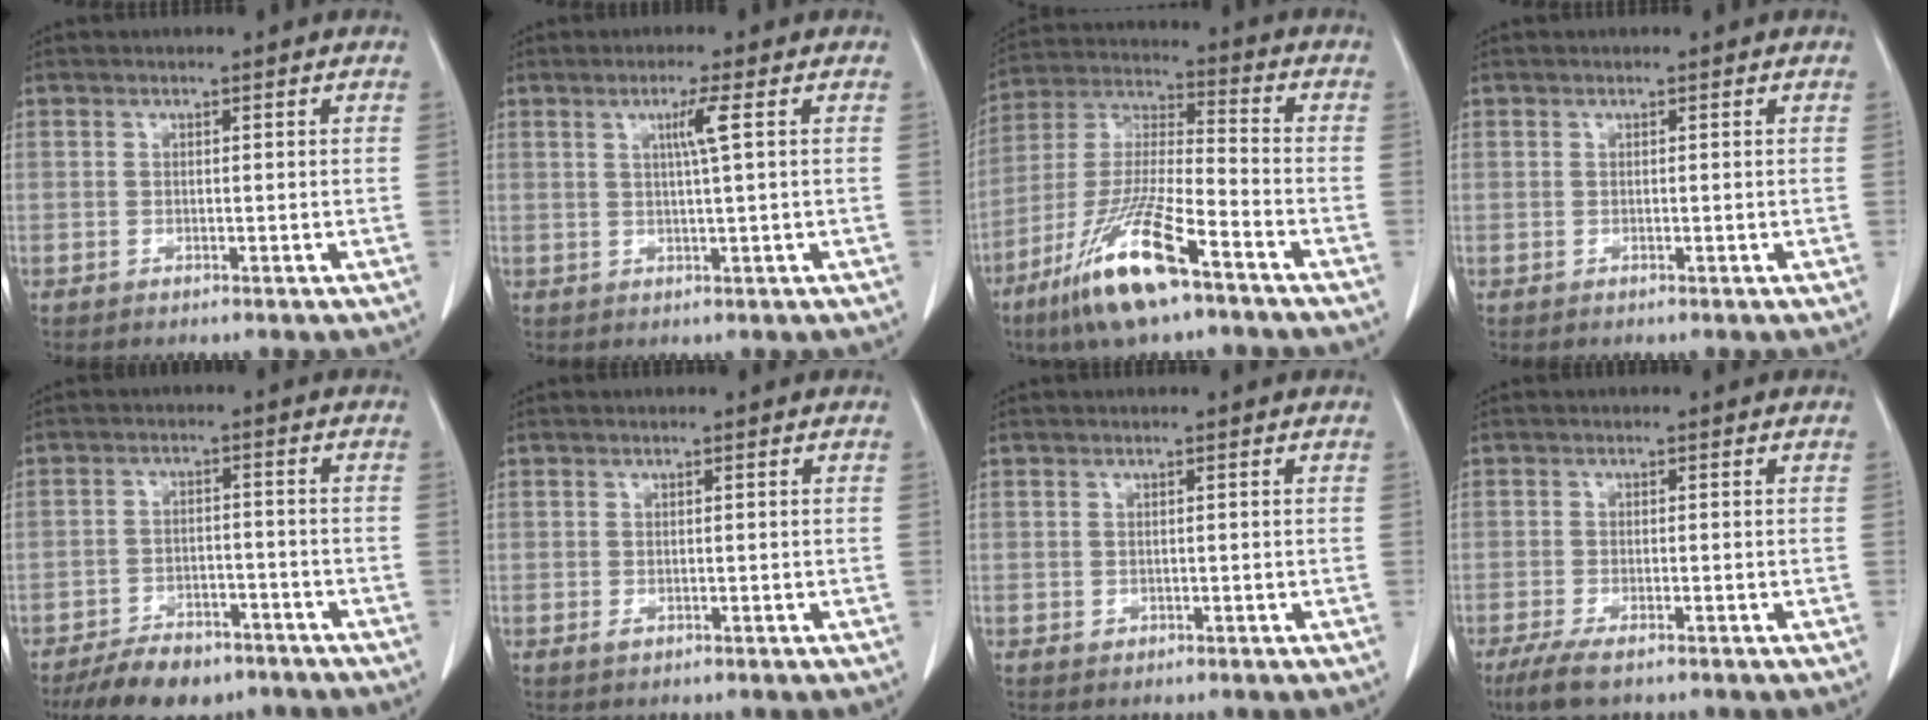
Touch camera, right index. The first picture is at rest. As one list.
[{"total": 3.2, "force": [0.9, -0.7, 3.0], "torque": [-0.056, -0.003, 0.016]}, {"total": 15.9, "force": [-9.4, 2.1, 12.7], "torque": [-0.270, -0.035, -0.176]}, {"total": 0.0}, {"total": 9.2, "force": [-6.4, 4.5, 4.8], "torque": [-0.078, -0.002, -0.101]}, {"total": 0.8, "force": [-0.3, 0.6, 0.5], "torque": [-0.009, -0.002, 0.000]}, {"total": 0.7, "force": [-0.1, 0.7, 0.1], "torque": [-0.004, 0.001, 0.001]}, {"total": 4.8, "force": [-3.1, 0.8, 3.7], "torque": [-0.071, -0.015, -0.049]}]